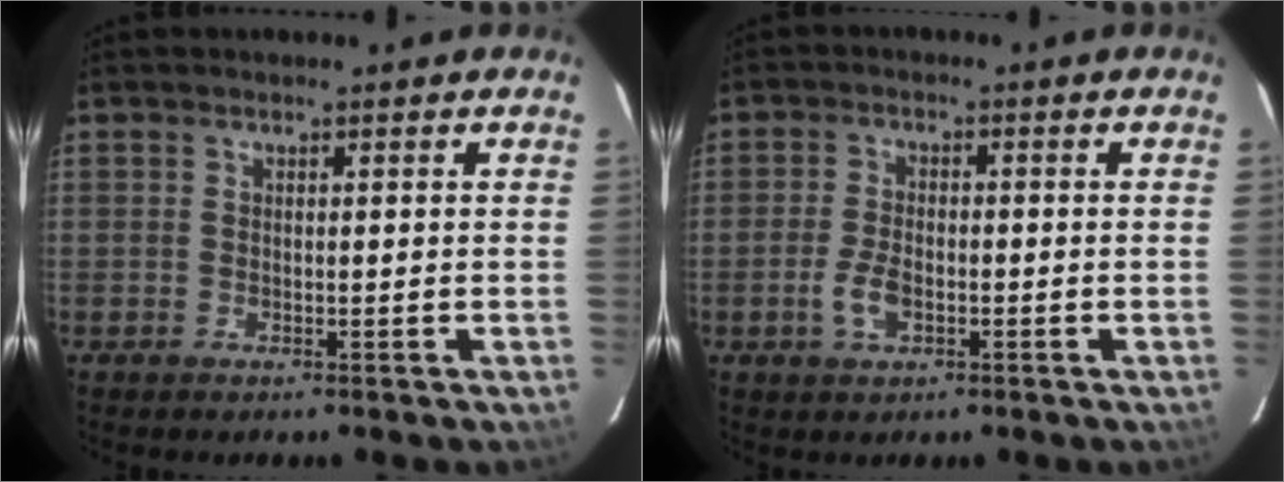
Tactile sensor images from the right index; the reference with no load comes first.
{"total": 4.8, "force": [-1.8, 2.6, 3.6], "torque": [-0.080, -0.001, -0.032]}